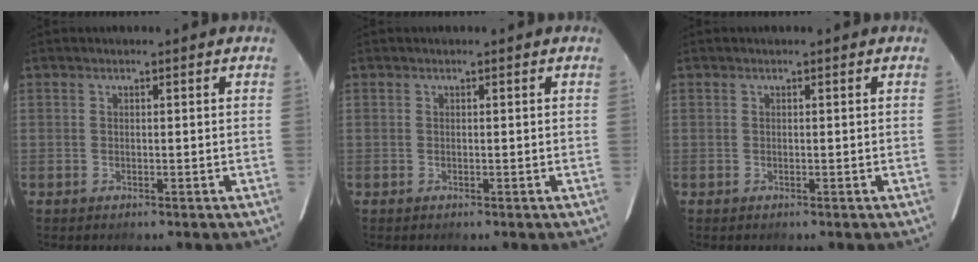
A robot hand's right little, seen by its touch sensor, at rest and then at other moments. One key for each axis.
{"total": 0.0}
{"total": 0.0}